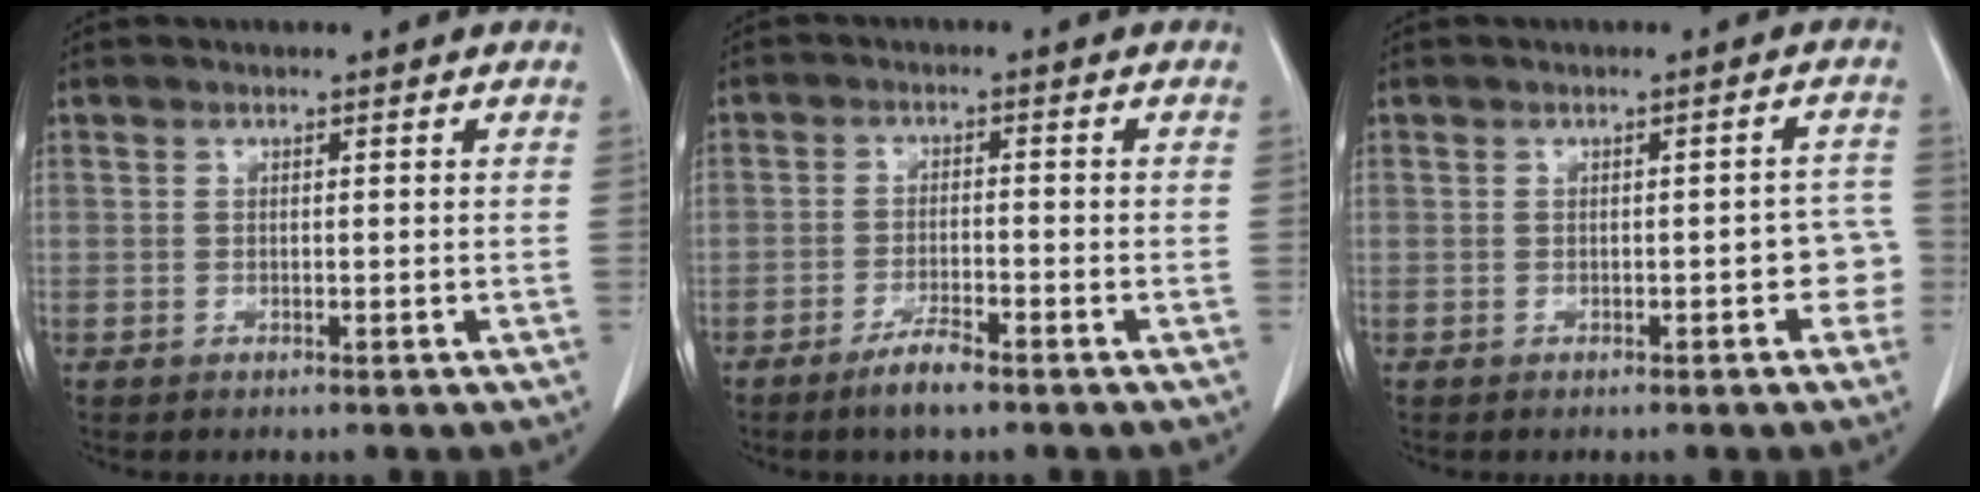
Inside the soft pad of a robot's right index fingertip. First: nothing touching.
{"total": 4.0, "force": [-3.0, 0.5, 2.7], "torque": [-0.054, -0.003, -0.055]}
{"total": 3.7, "force": [-1.1, 1.6, 3.2], "torque": [-0.022, 0.018, -0.012]}